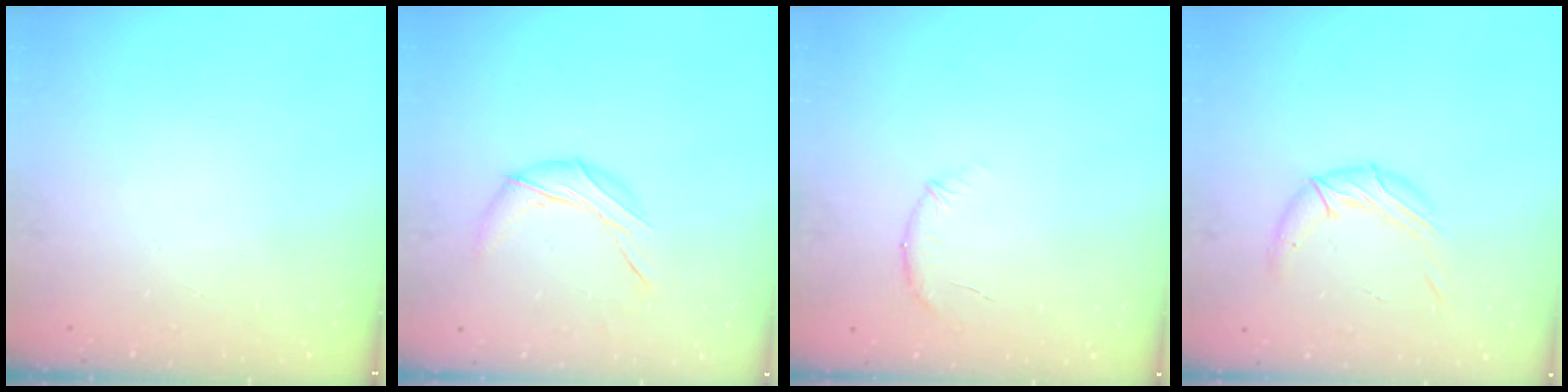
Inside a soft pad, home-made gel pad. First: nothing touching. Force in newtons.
{"total": 7.8, "press": 7.8, "slide": 0.1}
{"total": 8.3, "press": 8.1, "slide": 1.7}
{"total": 9.5, "press": 9.5, "slide": 0.7}